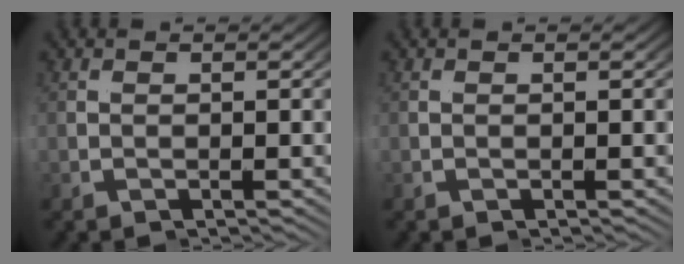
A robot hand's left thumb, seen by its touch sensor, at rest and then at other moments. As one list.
[{"total": 0.0}]